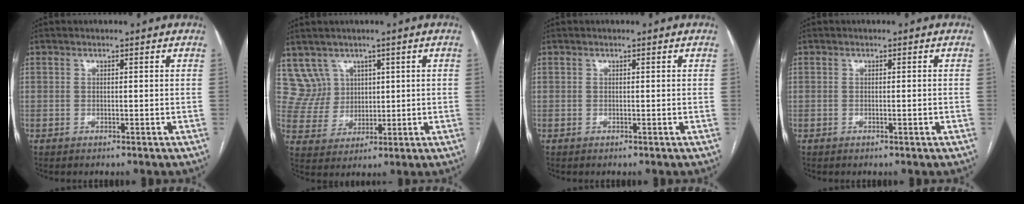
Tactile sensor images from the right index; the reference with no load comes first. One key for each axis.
{"total": 6.1, "fx": 3.5, "fy": 4.9, "fz": -0.4, "tx": 0.003, "ty": 0.018, "tz": 0.080}
{"total": 0.0}
{"total": 0.6, "fx": -0.2, "fy": 0.1, "fz": 0.6, "tx": -0.010, "ty": 0.000, "tz": 0.001}